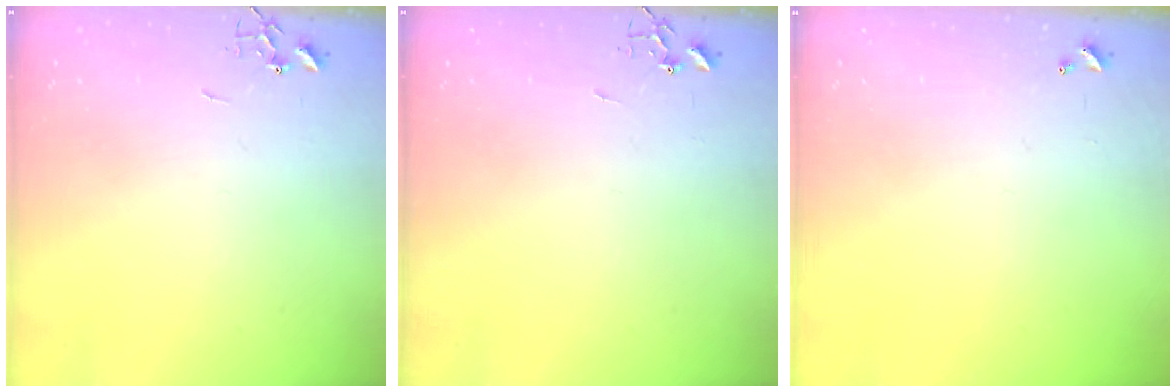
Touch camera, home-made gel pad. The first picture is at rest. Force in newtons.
{"total": 0.0}
{"total": 0.0}